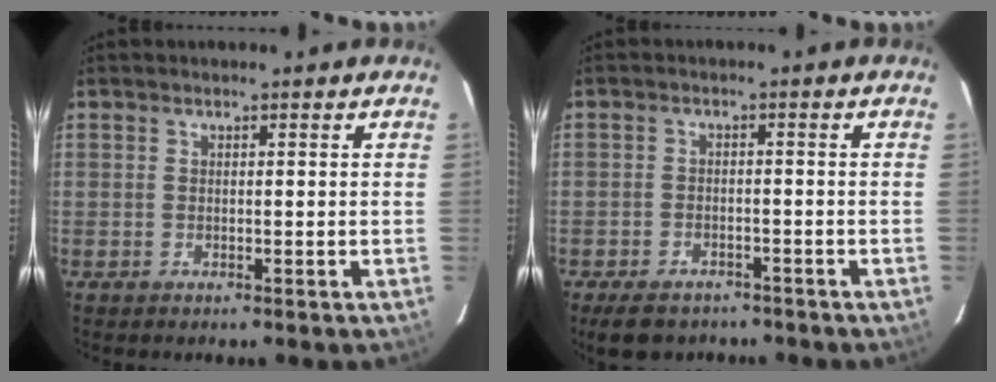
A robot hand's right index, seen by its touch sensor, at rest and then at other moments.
{"total": 7.4, "force": [-5.7, 3.8, 2.8], "torque": [-0.071, 0.000, -0.084]}